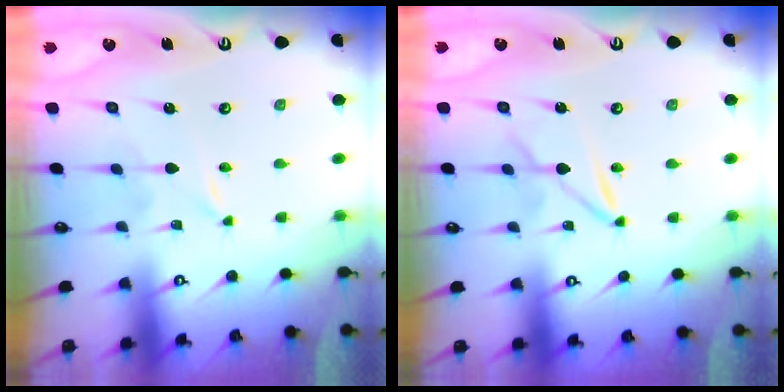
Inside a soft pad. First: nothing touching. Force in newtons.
{"total": 1.8, "press": 1.8, "slide": 0.2}